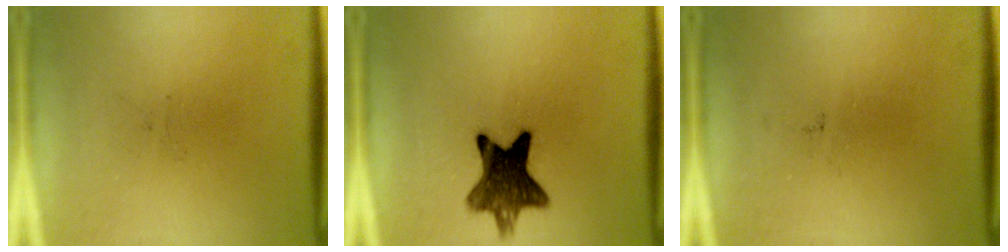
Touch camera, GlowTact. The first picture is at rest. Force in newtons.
{"total": 10.6}
{"total": 0.0}